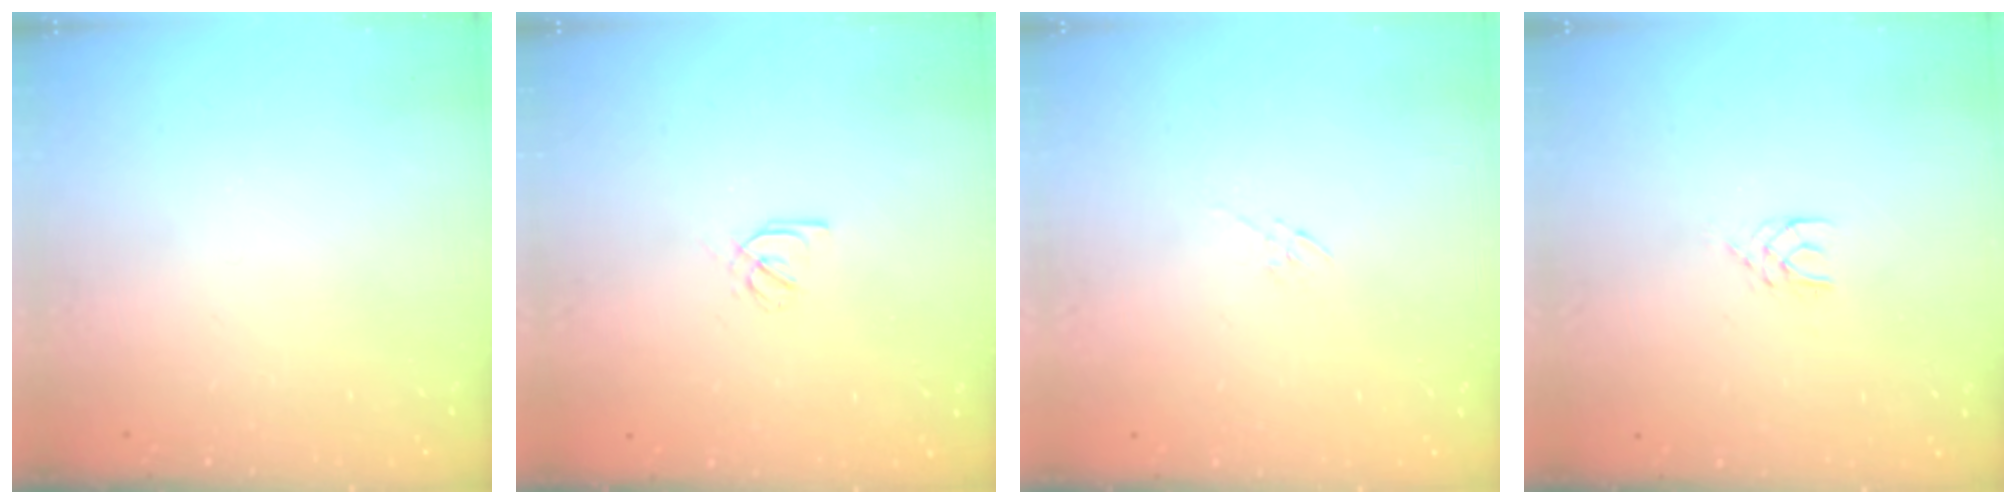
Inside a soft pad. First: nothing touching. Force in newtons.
{"total": 2.2, "press": 2.1, "slide": 0.6}
{"total": 2.7, "press": 2.5, "slide": 0.9}
{"total": 2.9, "press": 2.9, "slide": 0.4}